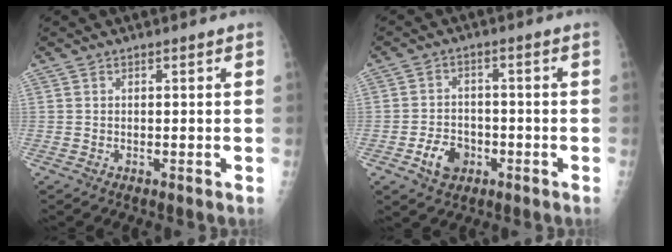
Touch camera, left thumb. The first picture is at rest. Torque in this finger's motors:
{"motor_torque": [-0.10, 0.12, 0.13, 0.03, 0.00]}